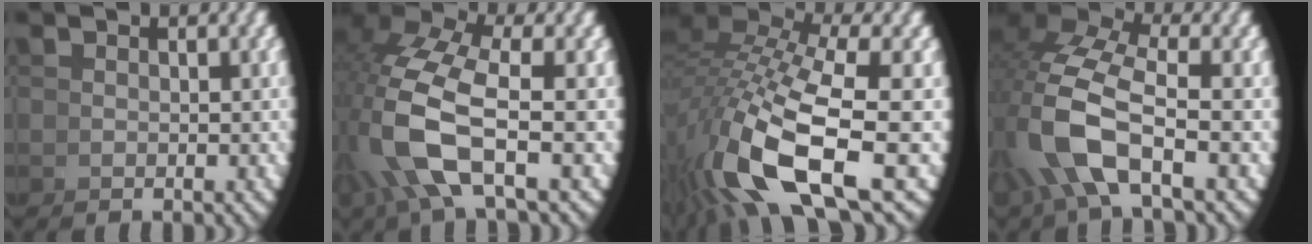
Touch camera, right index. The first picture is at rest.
{"total": 7.0, "force": [0.2, 3.7, 6.0], "torque": [-0.164, -0.023, 0.015]}
{"total": 9.9, "force": [-1.0, 5.3, 8.3], "torque": [-0.189, -0.043, 0.012]}
{"total": 6.3, "force": [1.0, 2.9, 5.5], "torque": [-0.137, -0.006, 0.025]}